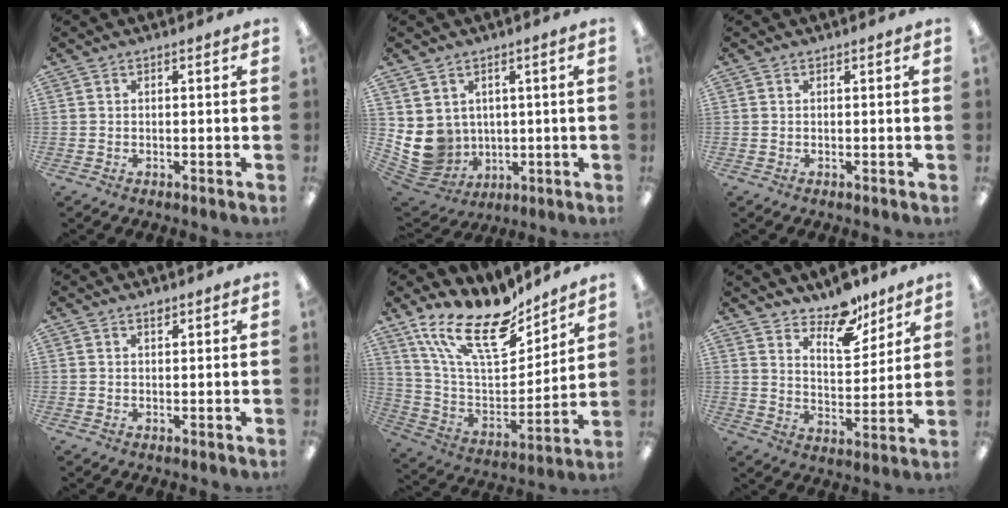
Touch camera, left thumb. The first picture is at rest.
{"total": 9.0, "force": [1.0, 8.6, 2.5], "torque": [-0.085, -0.019, 0.029]}
{"total": 0.0}
{"total": 1.0, "force": [0.9, 0.3, 0.3], "torque": [-0.007, 0.001, 0.017]}
{"total": 21.8, "force": [16.0, 8.2, 12.3], "torque": [-0.243, -0.106, 0.284]}
{"total": 11.0, "force": [9.3, 4.6, 3.8], "torque": [-0.041, -0.069, 0.168]}